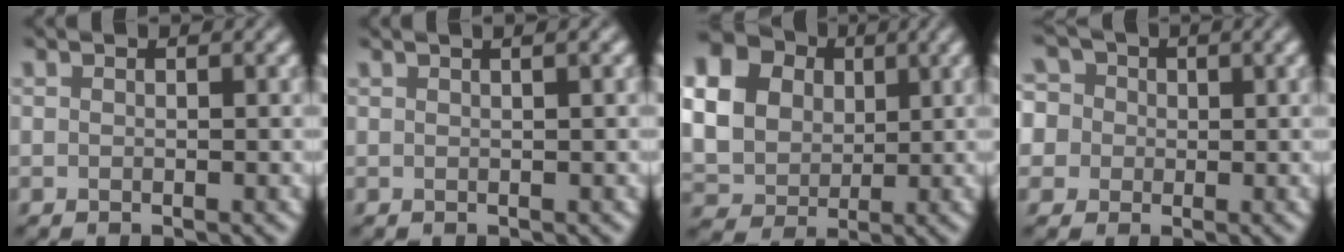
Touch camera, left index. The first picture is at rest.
{"total": 2.0, "force": [1.1, 0.6, 1.5], "torque": [-0.015, 0.004, 0.004]}
{"total": 15.0, "force": [3.9, 13.0, 6.5], "torque": [-0.188, 0.018, 0.059]}
{"total": 8.4, "force": [2.7, 6.8, 4.1], "torque": [-0.067, 0.041, 0.000]}